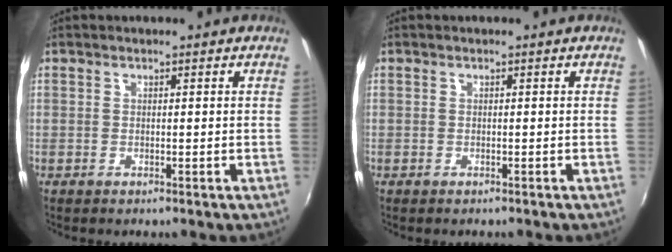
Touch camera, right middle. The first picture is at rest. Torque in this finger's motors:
{"motor_torque": [0.01, -0.06, -0.01, 0.00]}